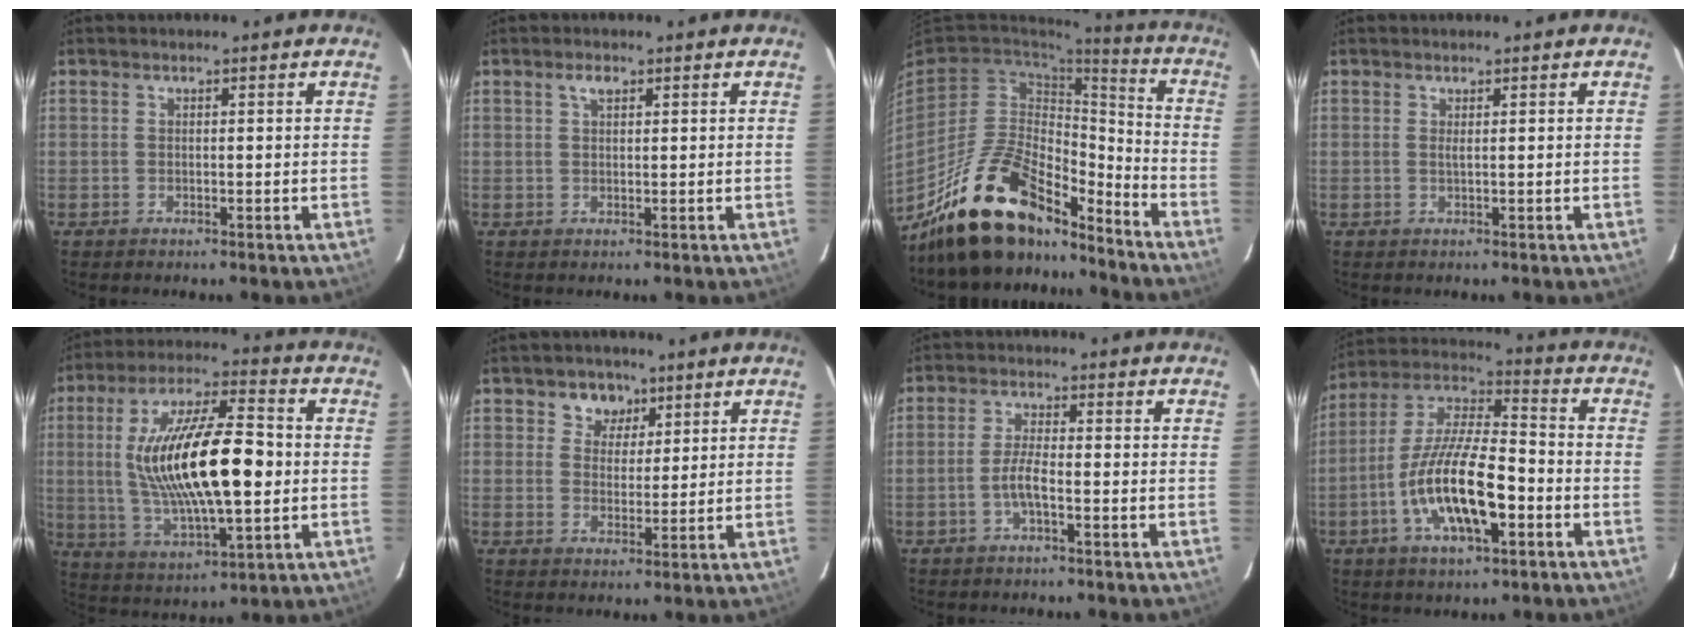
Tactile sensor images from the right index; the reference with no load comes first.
{"total": 1.8, "force": [1.0, 0.9, 1.2], "torque": [-0.023, 0.006, 0.017]}
{"total": 20.0, "force": [-15.0, 8.0, 10.5], "torque": [-0.217, 0.000, -0.252]}
{"total": 0.6, "force": [0.3, -0.2, 0.5], "torque": [-0.012, -0.001, 0.005]}
{"total": 21.3, "force": [0.4, 6.5, 20.2], "torque": [-0.377, 0.005, 0.017]}
{"total": 5.1, "force": [2.9, 4.1, 1.0], "torque": [-0.008, 0.005, 0.048]}
{"total": 3.5, "force": [-1.6, 0.4, 3.1], "torque": [-0.068, 0.002, -0.032]}
{"total": 16.4, "force": [-5.6, 5.2, 14.5], "torque": [-0.288, -0.006, -0.104]}